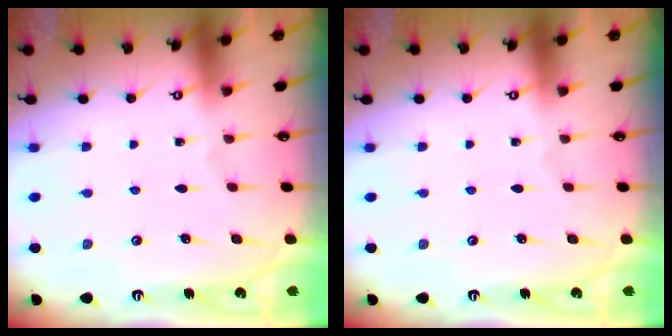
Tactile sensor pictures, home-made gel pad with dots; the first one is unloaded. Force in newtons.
{"total": 0.0}